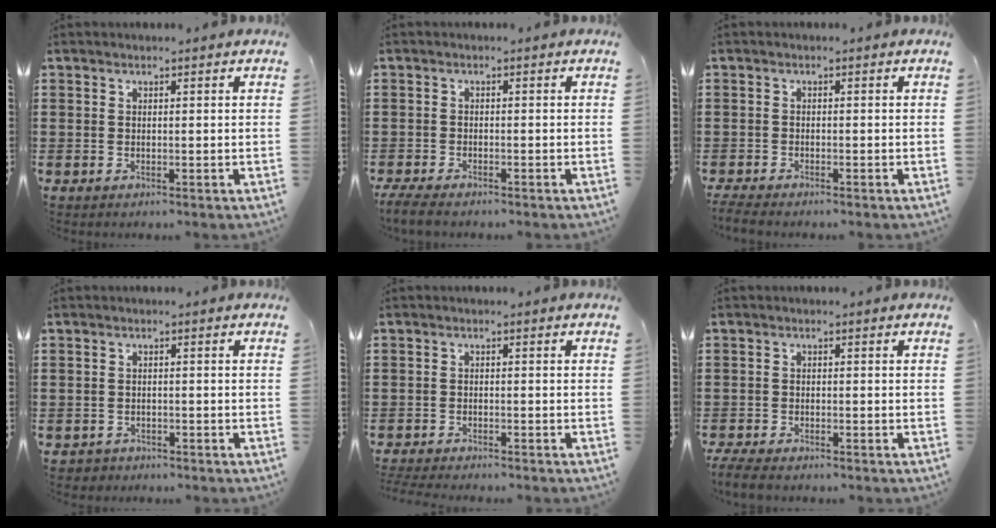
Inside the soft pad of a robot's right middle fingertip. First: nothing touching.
{"total": 2.3, "force": [-2.1, 0.2, 1.0], "torque": [-0.034, -0.006, -0.045]}
{"total": 1.4, "force": [-1.4, -0.1, 0.4], "torque": [-0.018, -0.006, -0.028]}
{"total": 1.0, "force": [-1.0, 0.4, 0.0], "torque": [-0.005, 0.000, -0.022]}
{"total": 2.1, "force": [-2.1, -0.1, 0.2], "torque": [-0.016, -0.006, -0.044]}
{"total": 2.5, "force": [-2.3, 0.2, 0.9], "torque": [-0.031, -0.005, -0.052]}